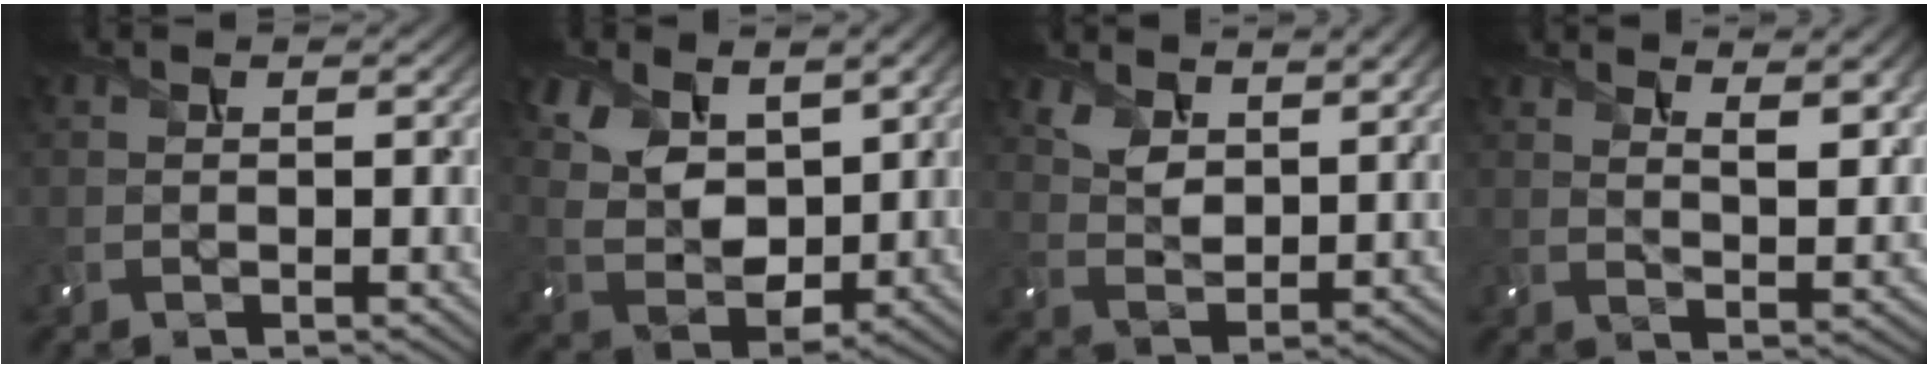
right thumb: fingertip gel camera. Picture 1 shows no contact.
{"total": 9.8, "force": [4.2, 6.0, 6.6], "torque": [-0.166, -0.003, 0.083]}
{"total": 7.0, "force": [4.6, 3.3, 4.1], "torque": [-0.098, -0.005, 0.089]}
{"total": 7.3, "force": [4.9, 2.4, 4.9], "torque": [-0.074, -0.001, 0.072]}